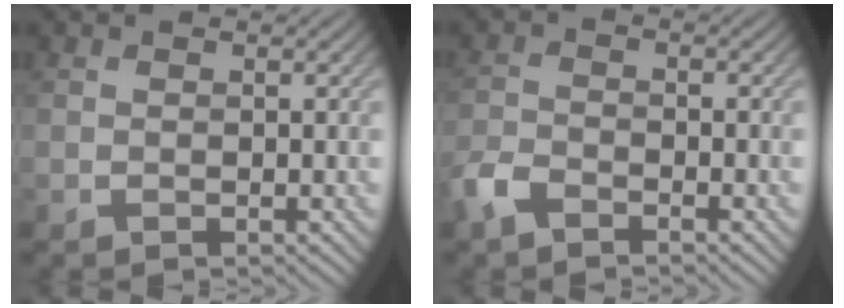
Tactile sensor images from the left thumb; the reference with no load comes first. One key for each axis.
{"total": 3.5, "fx": -2.7, "fy": 1.3, "fz": 1.8, "tx": -0.042, "ty": -0.004, "tz": -0.067}